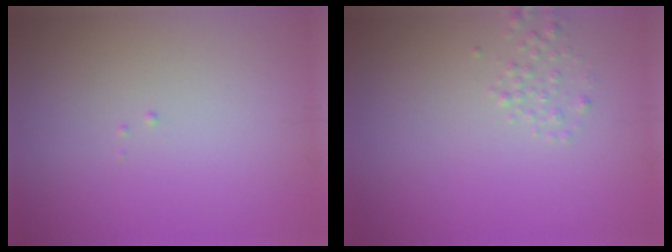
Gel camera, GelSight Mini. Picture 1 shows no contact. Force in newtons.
{"total": 1.2, "press": 1.2, "slide": 0.1}